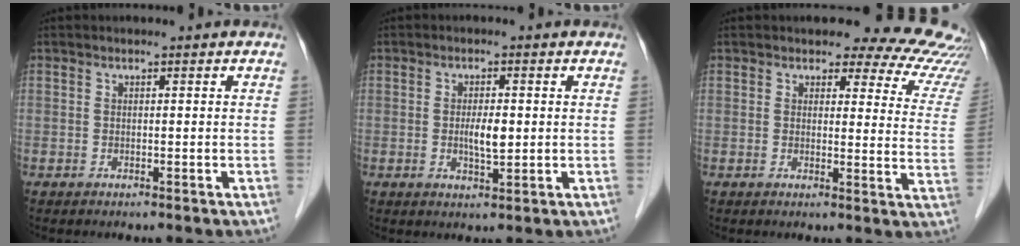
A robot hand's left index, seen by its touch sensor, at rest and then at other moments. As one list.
[{"total": 3.3, "force": [-0.3, 0.9, 3.2], "torque": [-0.058, -0.006, -0.003]}, {"total": 13.8, "force": [12.9, 3.6, 3.1], "torque": [0.004, -0.075, 0.102]}]